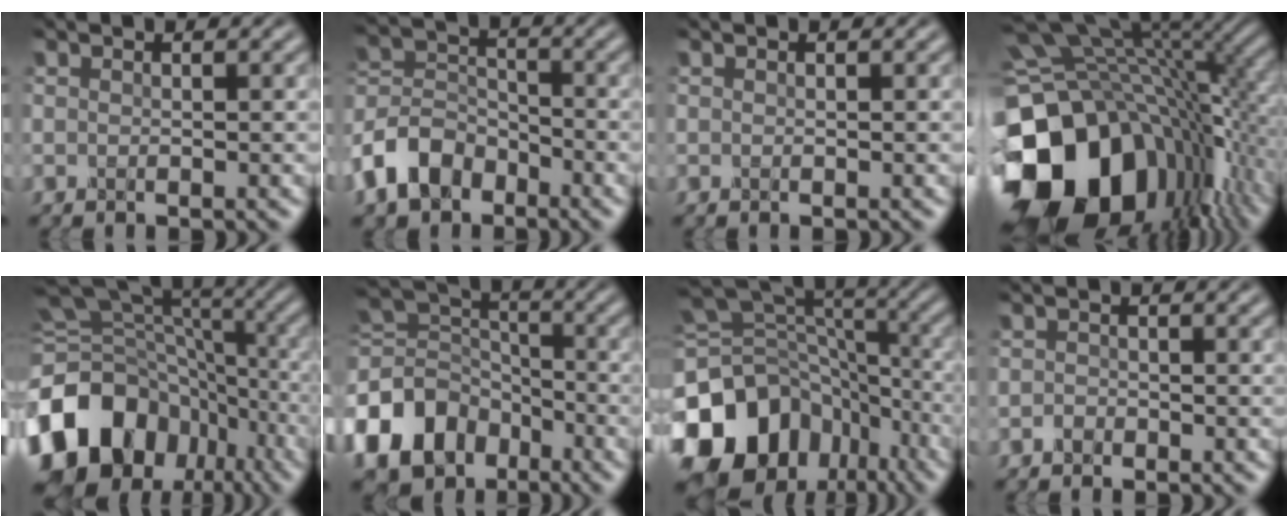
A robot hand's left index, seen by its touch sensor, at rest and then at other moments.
{"total": 6.2, "force": [-3.9, 4.0, 2.6], "torque": [-0.052, 0.001, -0.090]}
{"total": 0.0}
{"total": 18.1, "force": [-4.3, 12.1, 12.7], "torque": [-0.264, -0.016, -0.064]}
{"total": 18.6, "force": [-8.5, 14.0, 8.7], "torque": [-0.206, -0.001, -0.129]}
{"total": 11.3, "force": [-5.8, 8.1, 5.4], "torque": [-0.136, 0.001, -0.127]}
{"total": 17.5, "force": [-7.1, 13.7, 8.2], "torque": [-0.197, -0.008, -0.108]}
{"total": 0.9, "force": [-0.6, 0.6, 0.2], "torque": [-0.002, -0.001, -0.012]}